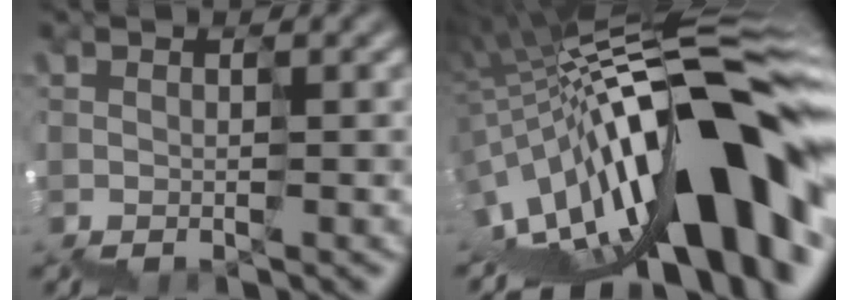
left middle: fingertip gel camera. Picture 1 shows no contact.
{"total": 16.0, "force": [-5.1, 5.2, 14.2], "torque": [-0.212, 0.058, -0.119]}